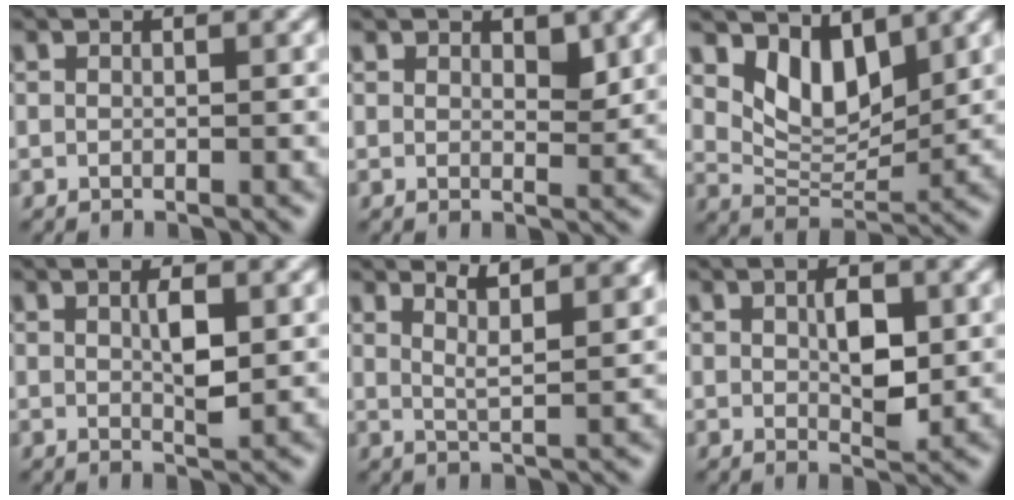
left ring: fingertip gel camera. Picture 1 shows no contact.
{"total": 1.6, "force": [1.0, 0.8, 0.9], "torque": [-0.013, -0.007, 0.019]}
{"total": 4.7, "force": [2.9, 2.5, 2.8], "torque": [-0.058, -0.017, 0.049]}
{"total": 2.1, "force": [0.4, 0.6, 2.0], "torque": [-0.041, -0.002, 0.009]}
{"total": 4.7, "force": [3.2, 1.3, 3.1], "torque": [-0.033, 0.014, 0.037]}
{"total": 3.0, "force": [0.4, 1.5, 2.6], "torque": [-0.050, -0.004, 0.010]}